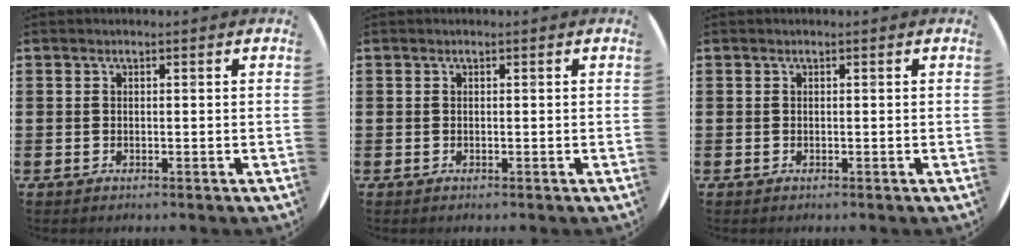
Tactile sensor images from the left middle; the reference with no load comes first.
{"total": 0.0}
{"total": 0.0}